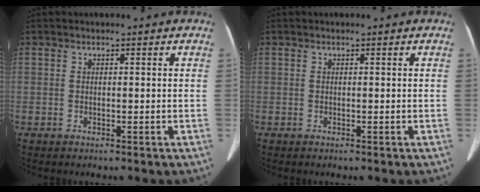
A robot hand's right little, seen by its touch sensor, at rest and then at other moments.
{"total": 0.0}